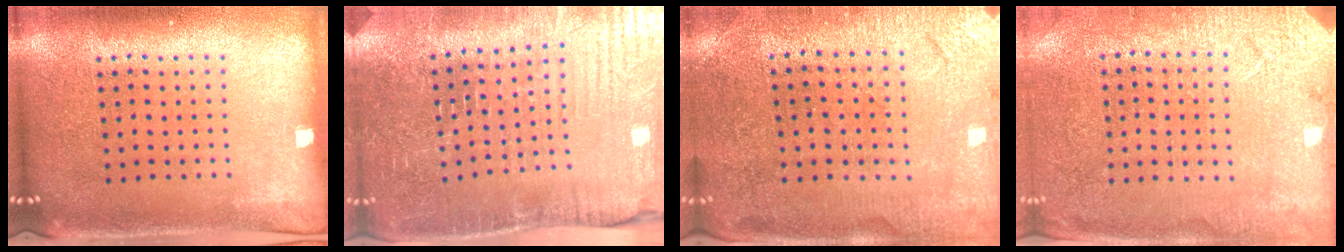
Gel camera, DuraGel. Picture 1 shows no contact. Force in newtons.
{"total": 4.3, "press": 4.2, "slide": 0.4}
{"total": 1.0, "press": 0.9, "slide": 0.3}
{"total": 2.5, "press": 2.5, "slide": 0.2}